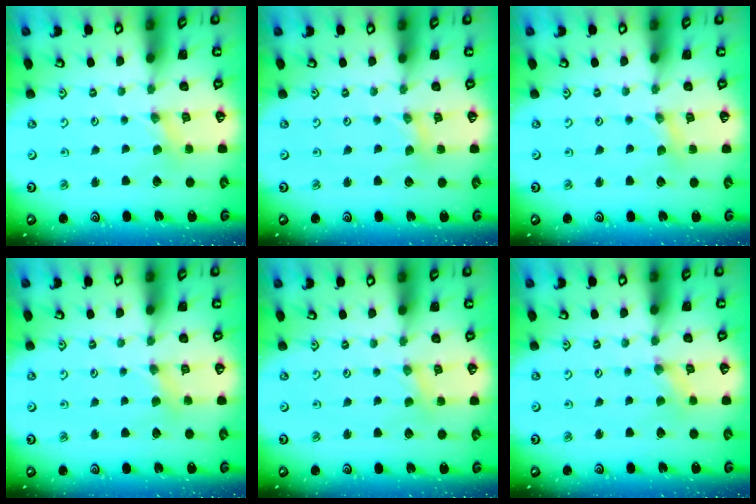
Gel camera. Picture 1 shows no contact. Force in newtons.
{"total": 0.6, "press": 0.6, "slide": 0.2}
{"total": 2.1, "press": 2.1, "slide": 0.4}
{"total": 2.8, "press": 2.7, "slide": 0.5}
{"total": 1.0, "press": 1.0, "slide": 0.2}
{"total": 0.6, "press": 0.6, "slide": 0.2}